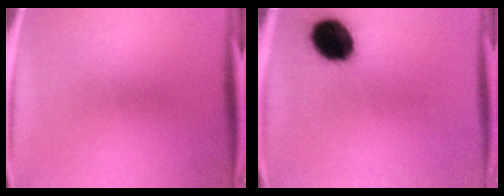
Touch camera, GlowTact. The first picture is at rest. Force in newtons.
{"total": 13.8}